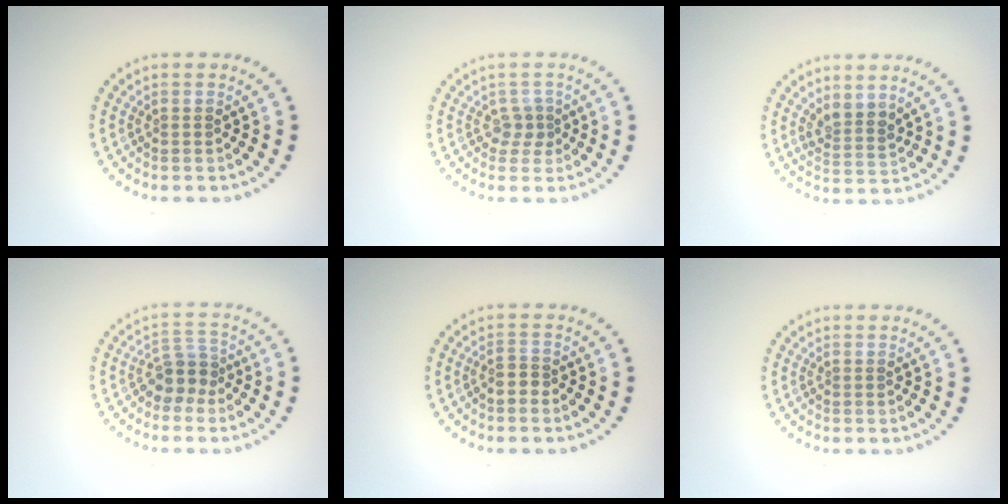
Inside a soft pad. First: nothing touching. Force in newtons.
{"total": 1.5, "press": 1.2, "slide": 0.9}
{"total": 2.5, "press": 2.0, "slide": 1.5}
{"total": 2.8, "press": 2.2, "slide": 1.7}
{"total": 1.5, "press": 1.2, "slide": 0.9}
{"total": 0.0}